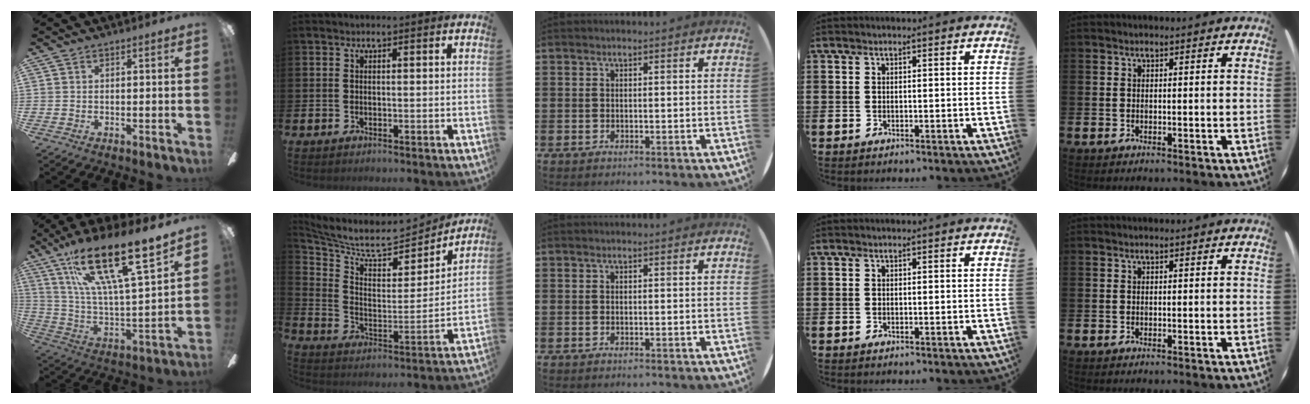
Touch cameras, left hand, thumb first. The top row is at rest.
{"thumb": {"total": 23.6, "force": [15.7, 5.2, 16.9], "torque": [-0.317, -0.093, 0.260]}, "index": {"total": 7.5, "force": [7.0, 1.7, 2.3], "torque": [-0.084, -0.062, 0.117]}}